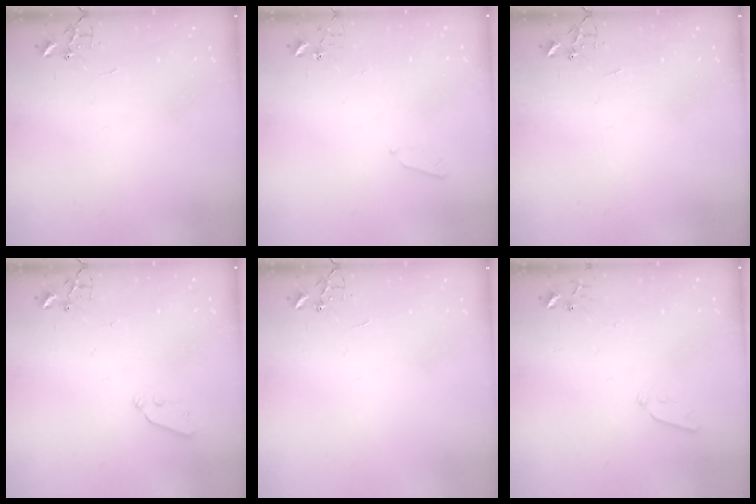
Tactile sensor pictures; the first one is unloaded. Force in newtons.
{"total": 3.7, "press": 3.6, "slide": 0.5}
{"total": 0.0}
{"total": 4.4, "press": 4.3, "slide": 0.8}
{"total": 0.0}
{"total": 5.4, "press": 5.4, "slide": 0.8}